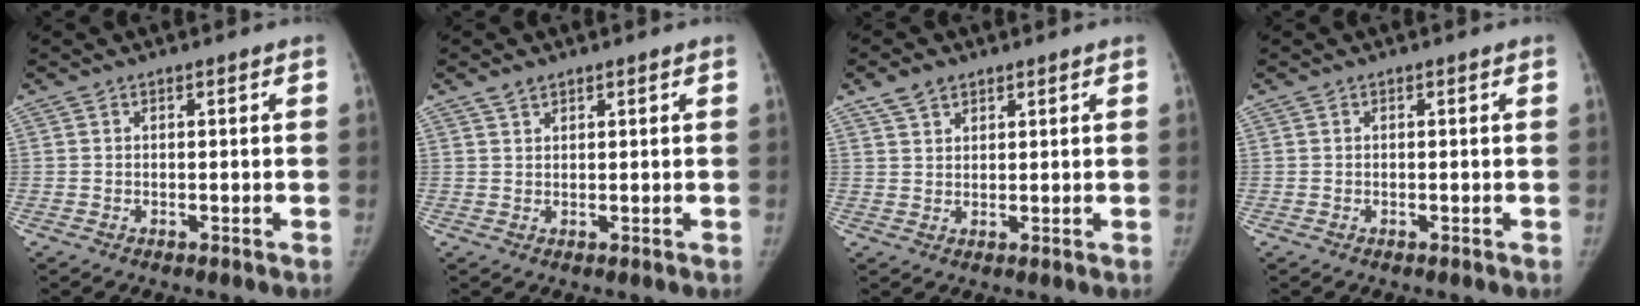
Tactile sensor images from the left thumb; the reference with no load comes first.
{"total": 1.8, "force": [1.4, 0.9, 0.7], "torque": [-0.008, -0.001, 0.027]}
{"total": 4.0, "force": [2.7, 2.3, 1.7], "torque": [-0.021, -0.005, 0.055]}
{"total": 0.0}